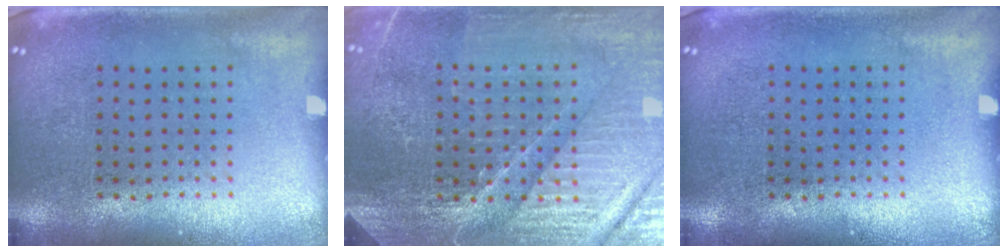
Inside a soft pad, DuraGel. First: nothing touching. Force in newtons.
{"total": 4.9, "press": 4.6, "slide": 1.7}
{"total": 0.0}